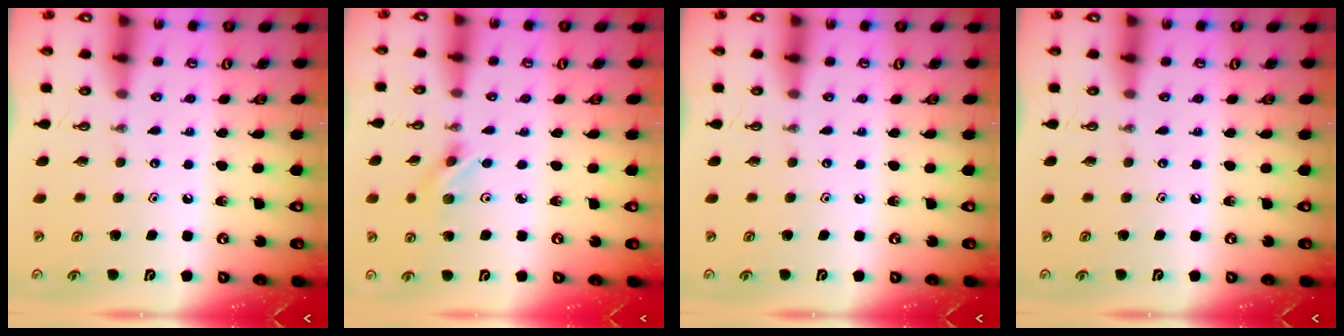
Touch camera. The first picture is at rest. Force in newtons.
{"total": 2.2, "press": 2.1, "slide": 0.6}
{"total": 0.0}
{"total": 0.0}